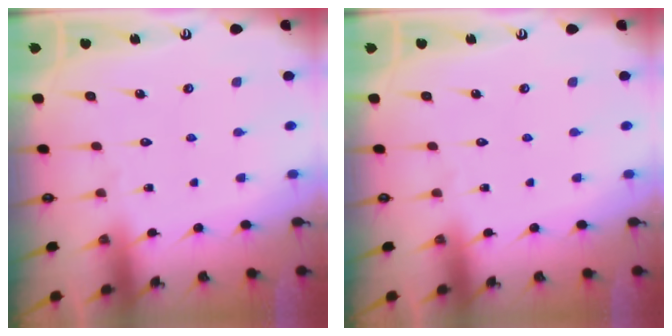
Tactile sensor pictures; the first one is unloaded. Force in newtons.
{"total": 0.0}